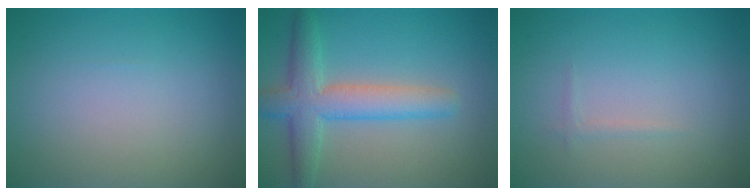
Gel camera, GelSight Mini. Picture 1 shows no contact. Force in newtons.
{"total": 5.2, "press": 5.2, "slide": 0.3}
{"total": 0.5, "press": 0.5, "slide": 0.1}